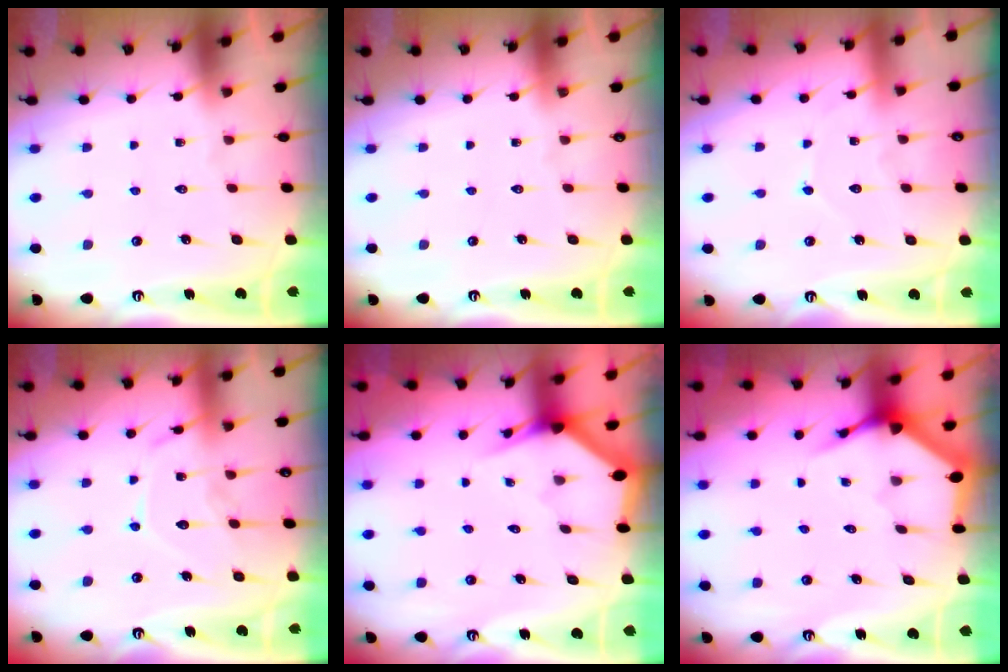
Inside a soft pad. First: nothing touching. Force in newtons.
{"total": 0.0}
{"total": 5.5, "press": 5.5, "slide": 0.3}
{"total": 12.0, "press": 12.0, "slide": 0.9}
{"total": 2.8, "press": 2.8, "slide": 0.2}
{"total": 3.9, "press": 3.8, "slide": 0.4}